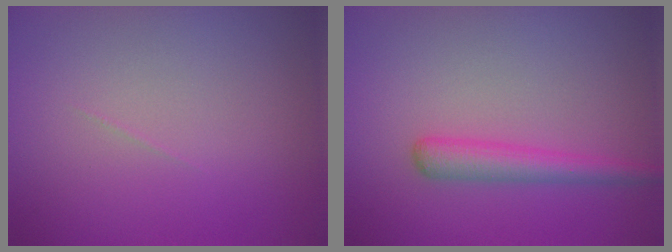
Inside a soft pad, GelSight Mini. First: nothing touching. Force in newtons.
{"total": 2.8, "press": 2.8, "slide": 0.1}